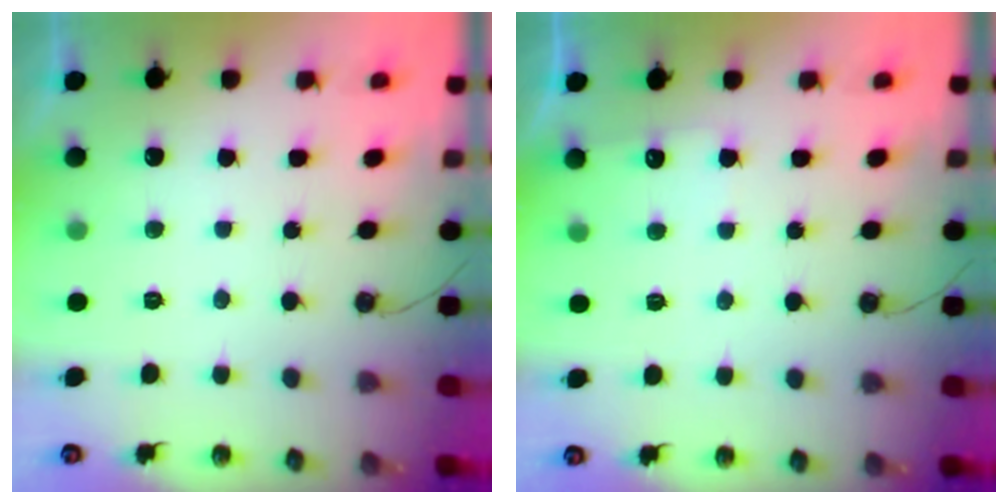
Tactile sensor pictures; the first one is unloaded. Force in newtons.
{"total": 4.3, "press": 4.3, "slide": 0.4}